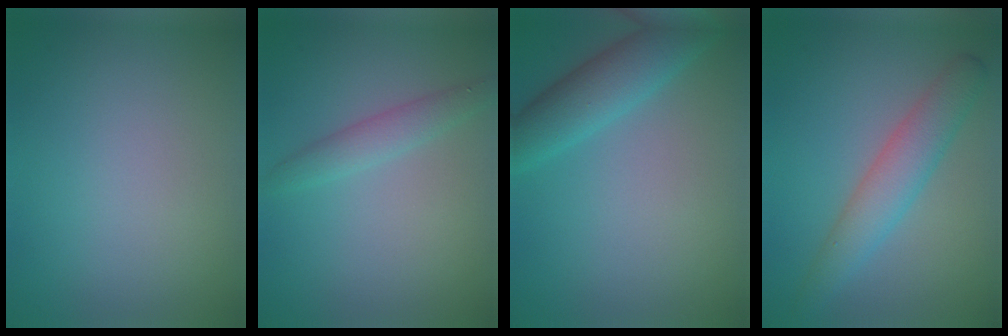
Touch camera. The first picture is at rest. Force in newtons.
{"total": 2.0, "press": 2.0, "slide": 0.0}
{"total": 4.2, "press": 4.2, "slide": 0.1}
{"total": 4.0, "press": 4.0, "slide": 0.1}